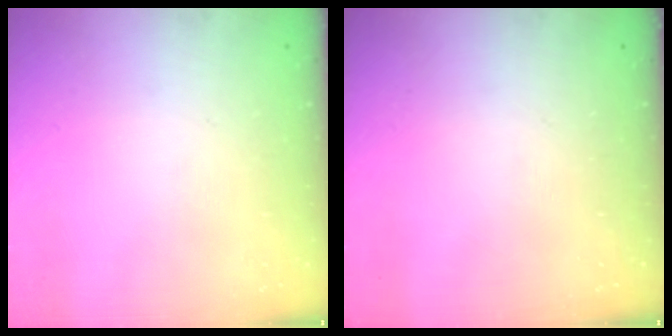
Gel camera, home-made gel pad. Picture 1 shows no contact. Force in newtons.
{"total": 0.0}